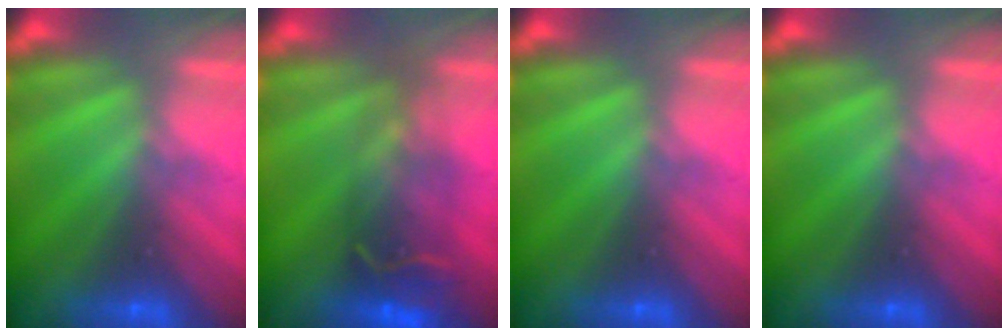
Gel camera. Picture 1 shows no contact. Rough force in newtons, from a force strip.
{"total": 8.0}
{"total": 0.0}
{"total": 0.0}